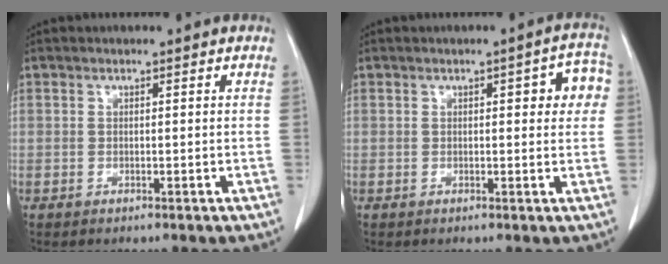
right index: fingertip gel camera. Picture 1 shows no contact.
{"total": 5.1, "force": [1.2, 1.7, 4.7], "torque": [-0.045, 0.013, 0.008]}